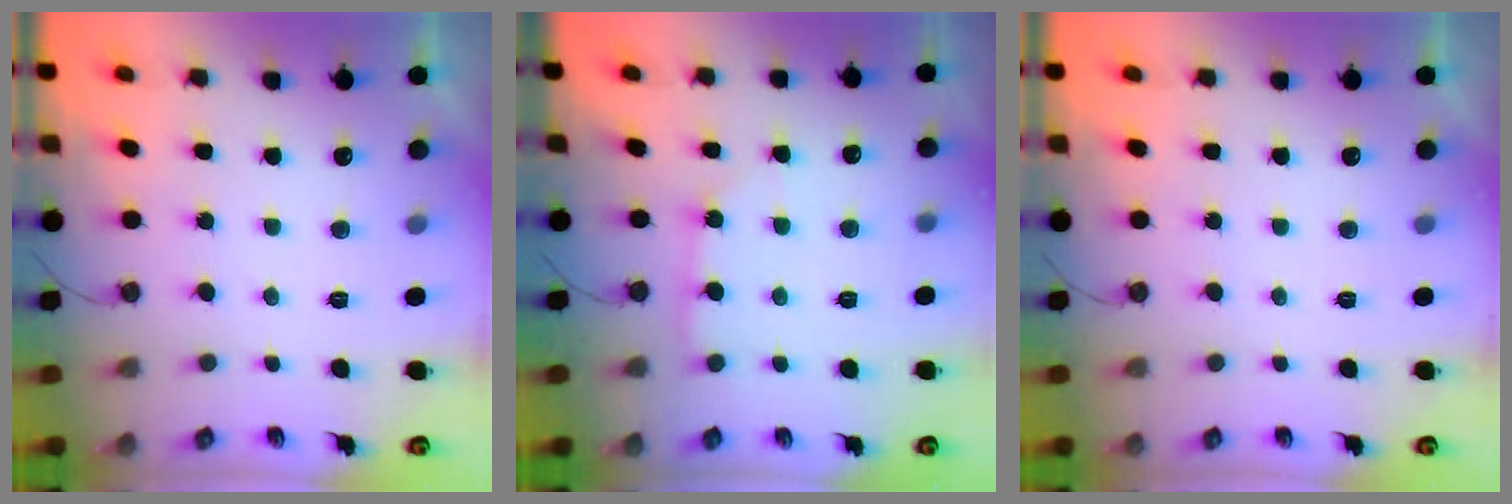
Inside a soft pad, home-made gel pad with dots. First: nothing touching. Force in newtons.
{"total": 3.8, "press": 3.8, "slide": 0.3}
{"total": 0.0}